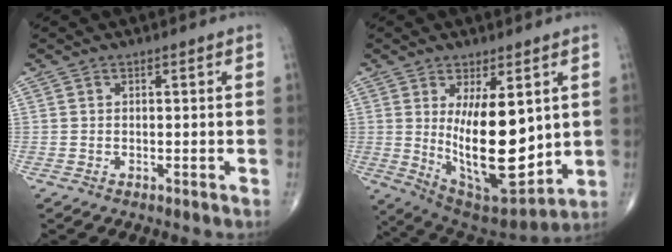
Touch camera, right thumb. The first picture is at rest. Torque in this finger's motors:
{"motor_torque": [0.59, 3.31, 1.55, 1.18, 0.24]}